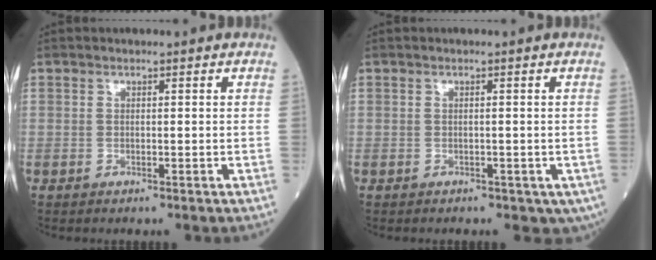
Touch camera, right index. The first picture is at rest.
{"total": 3.7, "force": [-1.9, 2.3, 2.1], "torque": [-0.014, -0.003, -0.023]}